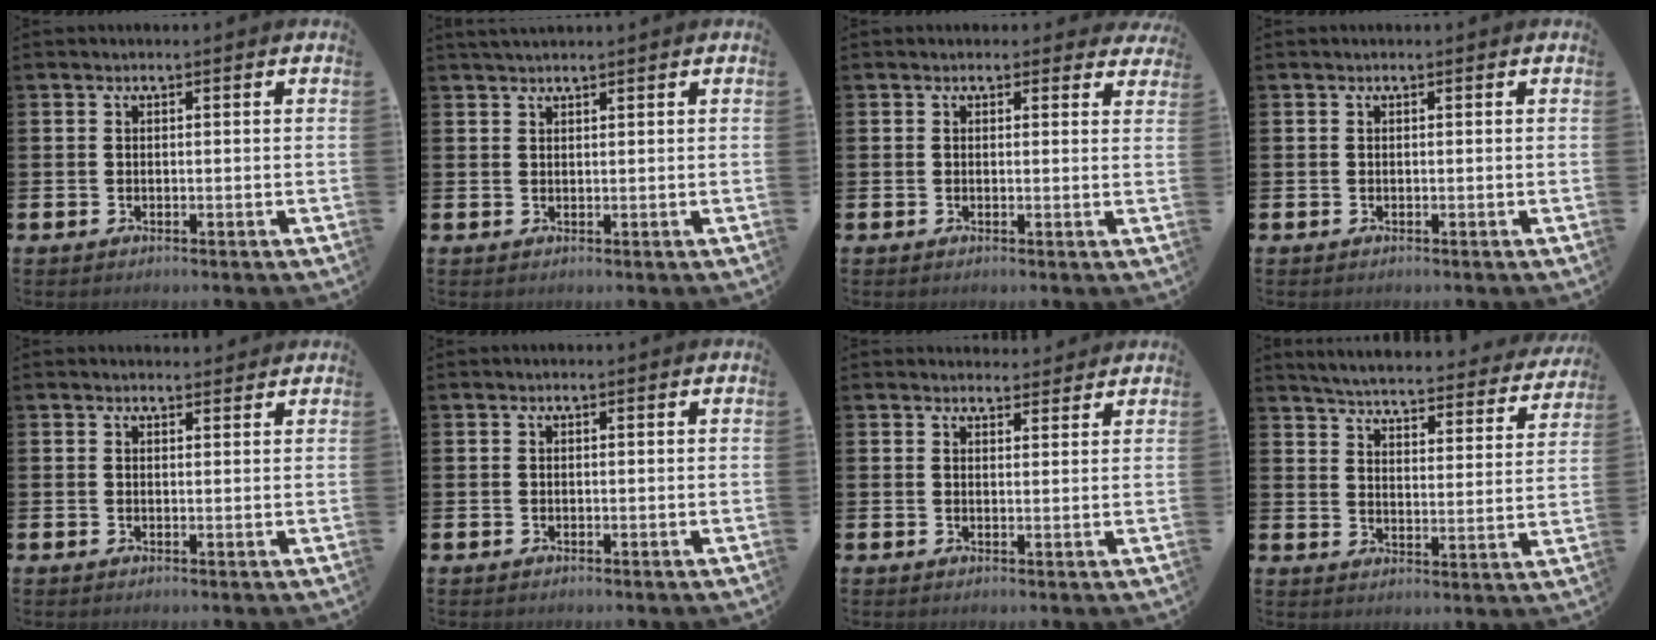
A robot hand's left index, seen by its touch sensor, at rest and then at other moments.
{"total": 1.5, "force": [1.5, 0.1, 0.4], "torque": [-0.009, 0.002, 0.027]}
{"total": 1.2, "force": [1.0, 0.7, 0.1], "torque": [0.004, 0.005, 0.016]}
{"total": 0.0}
{"total": 1.2, "force": [1.2, 0.3, 0.1], "torque": [0.013, -0.007, 0.018]}
{"total": 0.0}
{"total": 2.4, "force": [2.4, 0.5, -0.1], "torque": [0.006, -0.014, 0.041]}
{"total": 4.7, "force": [4.5, 0.4, 1.2], "torque": [-0.050, -0.038, 0.074]}